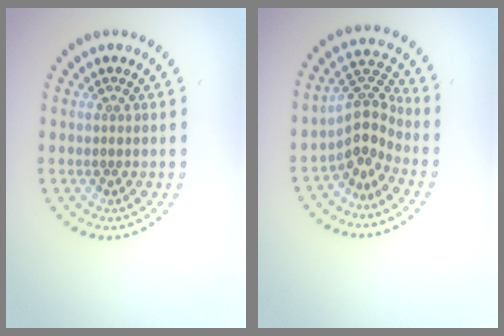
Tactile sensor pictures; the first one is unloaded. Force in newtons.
{"total": 3.5, "press": 2.6, "slide": 2.3}